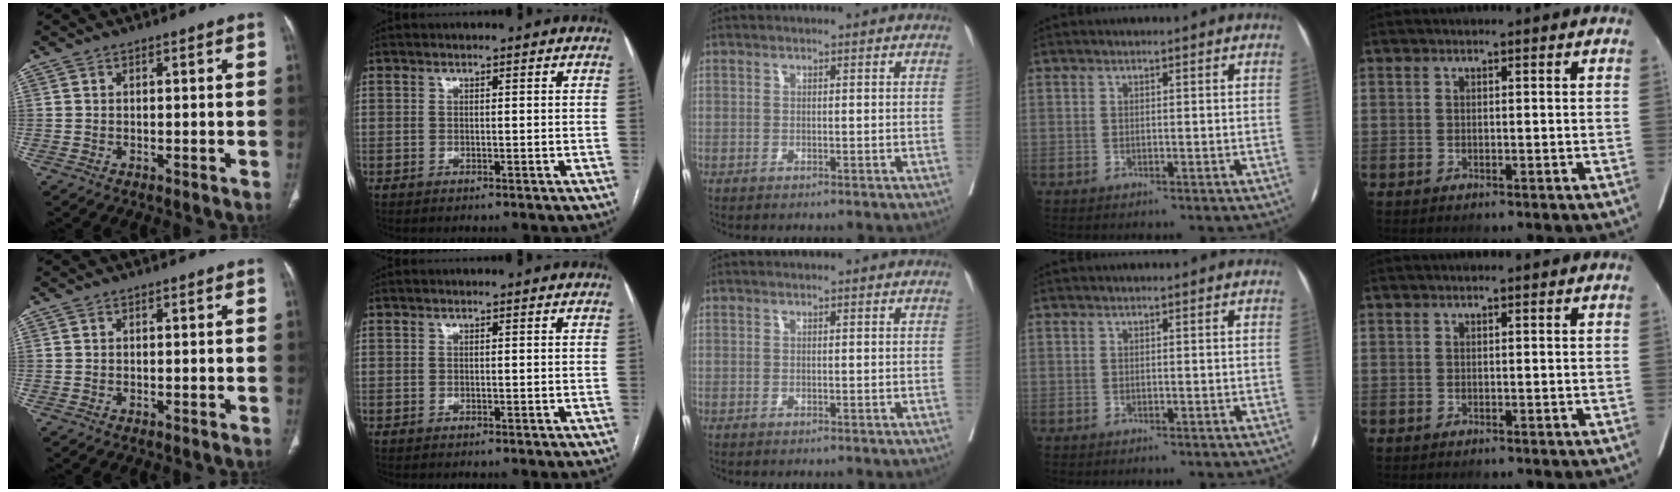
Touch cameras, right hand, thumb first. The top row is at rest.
{}